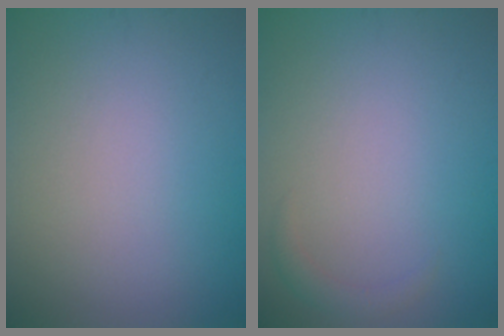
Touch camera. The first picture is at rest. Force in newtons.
{"total": 1.1, "press": 1.1, "slide": 0.1}